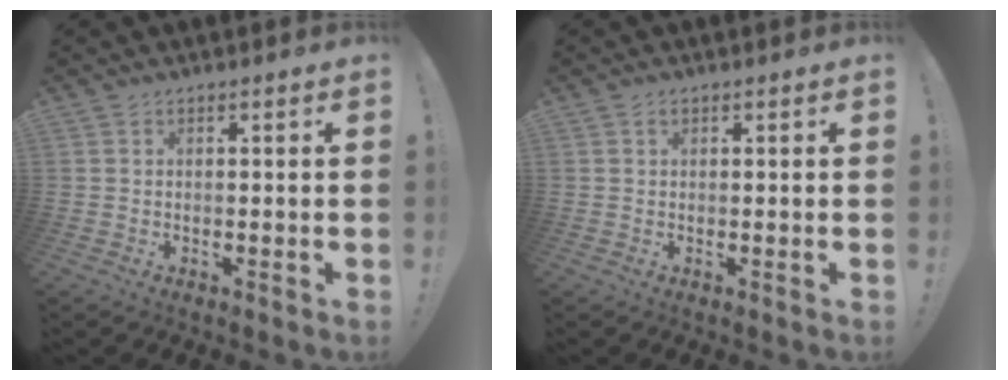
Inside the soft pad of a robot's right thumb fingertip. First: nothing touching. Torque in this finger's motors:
{"motor_torque": [-0.01, 0.14, 0.08, -0.14, 0.00]}